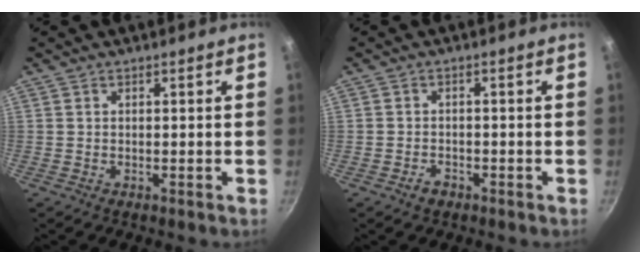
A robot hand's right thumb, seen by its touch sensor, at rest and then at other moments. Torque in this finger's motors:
{"motor_torque": [0.26, 0.59, -0.24, 0.14, 0.00]}